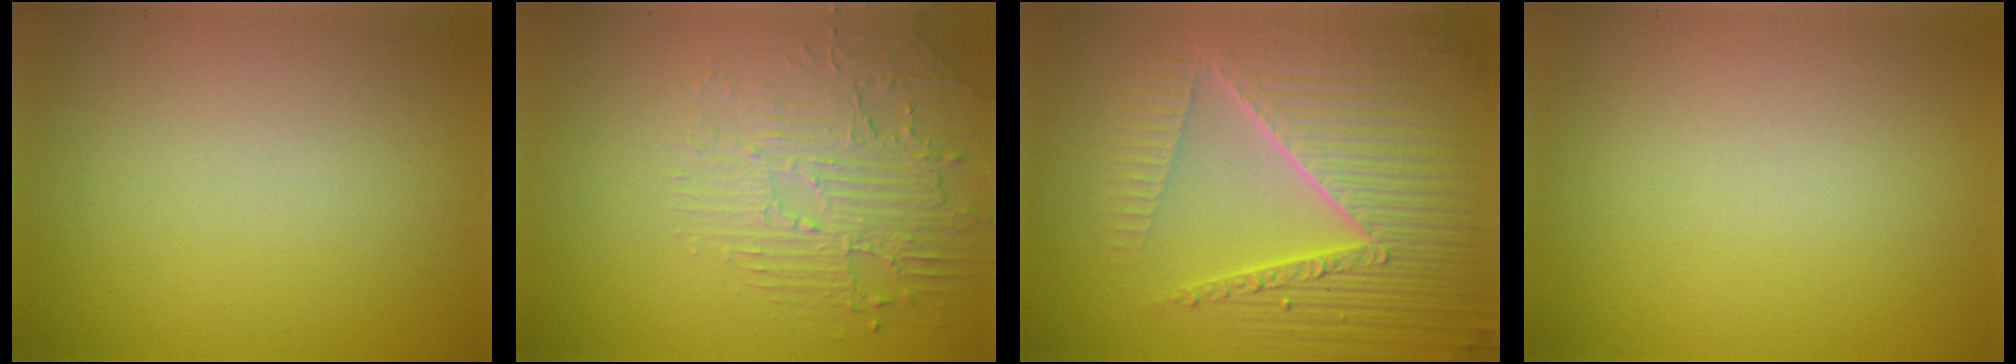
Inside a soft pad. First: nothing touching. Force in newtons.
{"total": 2.6, "press": 2.1, "slide": 1.5}
{"total": 10.0, "press": 6.5, "slide": 7.6}
{"total": 0.0}